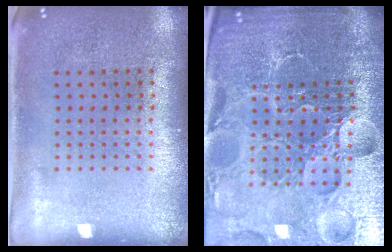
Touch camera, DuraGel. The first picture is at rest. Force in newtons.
{"total": 6.4, "press": 5.8, "slide": 2.8}